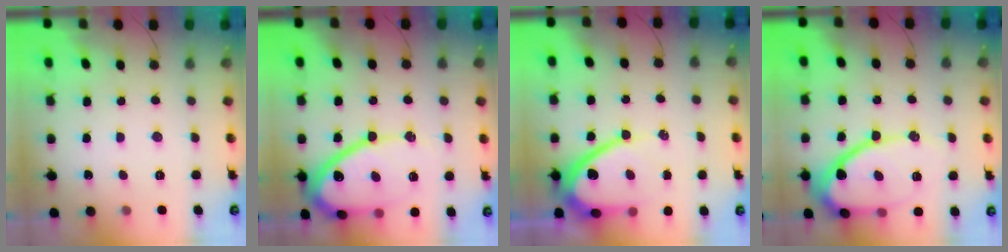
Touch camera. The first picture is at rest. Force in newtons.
{"total": 15.3, "press": 15.2, "slide": 1.5}
{"total": 14.1, "press": 14.0, "slide": 1.1}
{"total": 14.0, "press": 13.9, "slide": 1.2}